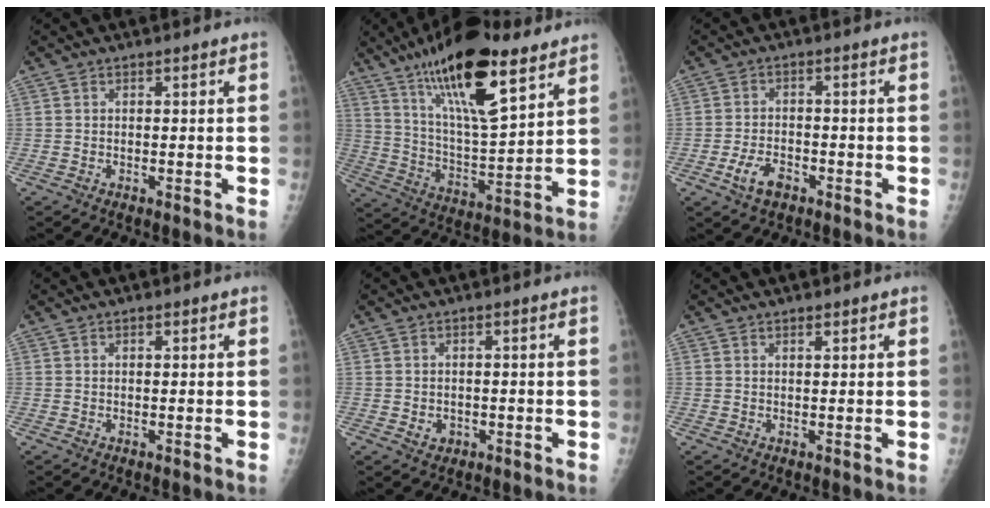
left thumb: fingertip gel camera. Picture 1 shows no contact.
{"total": 21.3, "force": [13.0, 6.5, 15.6], "torque": [-0.246, -0.057, 0.226]}
{"total": 5.1, "force": [-2.7, 3.0, 3.2], "torque": [-0.058, 0.015, -0.048]}
{"total": 0.7, "force": [0.4, 0.4, 0.5], "torque": [-0.007, -0.001, 0.005]}
{"total": 2.2, "force": [-0.4, 1.9, 1.1], "torque": [-0.007, 0.001, 0.001]}
{"total": 1.2, "force": [0.9, 0.5, 0.6], "torque": [-0.006, -0.004, 0.013]}